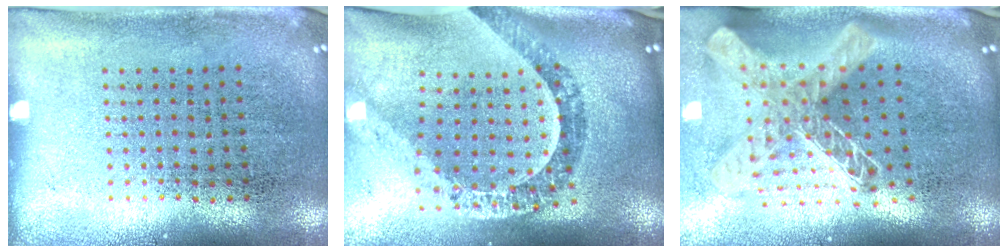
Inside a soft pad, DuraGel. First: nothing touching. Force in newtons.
{"total": 2.1, "press": 1.8, "slide": 1.2}
{"total": 2.7, "press": 1.9, "slide": 1.9}